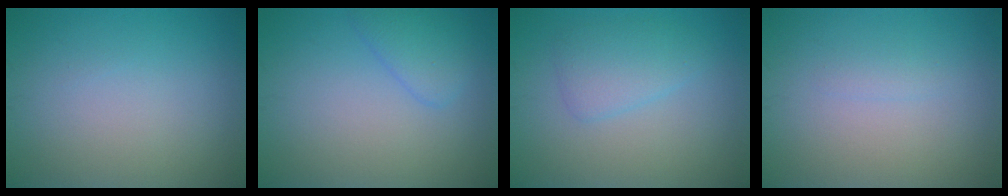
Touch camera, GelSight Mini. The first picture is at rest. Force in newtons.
{"total": 2.2, "press": 2.1, "slide": 0.2}
{"total": 2.6, "press": 2.6, "slide": 0.1}
{"total": 0.7, "press": 0.7, "slide": 0.1}